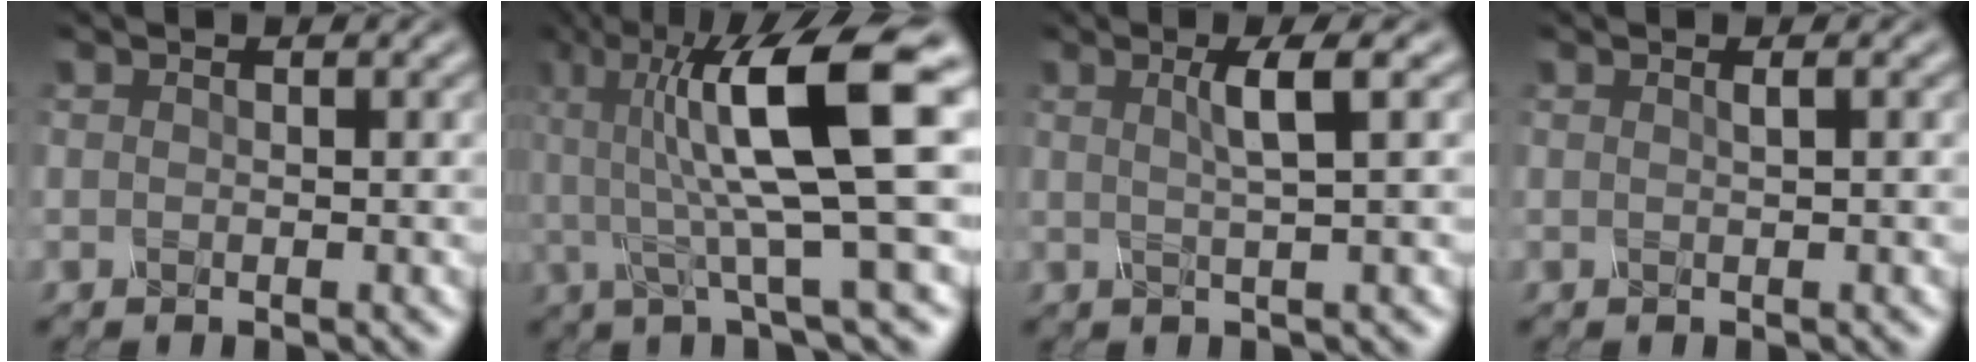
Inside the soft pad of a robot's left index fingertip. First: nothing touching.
{"total": 11.4, "force": [2.6, 2.4, 10.9], "torque": [-0.180, 0.006, 0.046]}
{"total": 3.1, "force": [0.9, 0.6, 2.9], "torque": [-0.044, 0.007, 0.009]}
{"total": 0.8, "force": [0.2, 0.3, 0.7], "torque": [-0.005, 0.004, 0.001]}